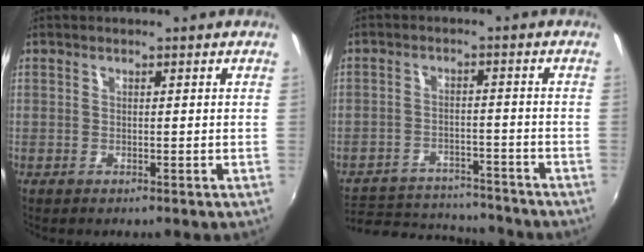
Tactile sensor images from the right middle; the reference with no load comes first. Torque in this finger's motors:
{"motor_torque": [0.59, -0.70, -0.06, -0.02]}